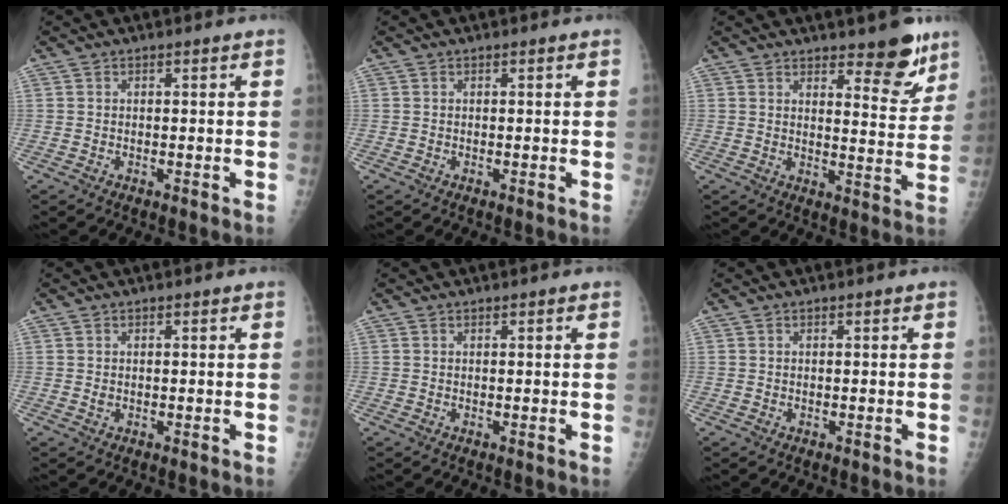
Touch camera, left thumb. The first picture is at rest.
{"total": 0.0}
{"total": 8.8, "force": [6.3, 2.9, 5.4], "torque": [-0.040, -0.047, 0.090]}
{"total": 0.8, "force": [0.3, 0.5, 0.5], "torque": [-0.007, -0.002, 0.006]}
{"total": 0.5, "force": [0.3, 0.2, 0.4], "torque": [-0.005, 0.000, 0.005]}
{"total": 0.0}